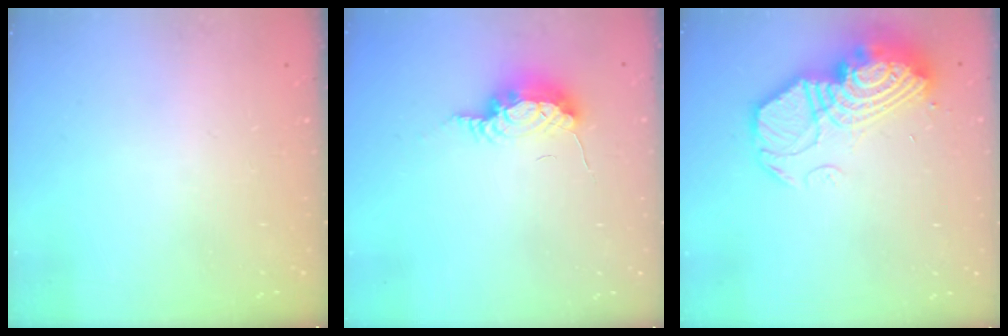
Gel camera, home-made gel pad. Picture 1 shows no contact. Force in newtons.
{"total": 11.5, "press": 9.0, "slide": 7.2}
{"total": 18.5, "press": 18.4, "slide": 1.7}